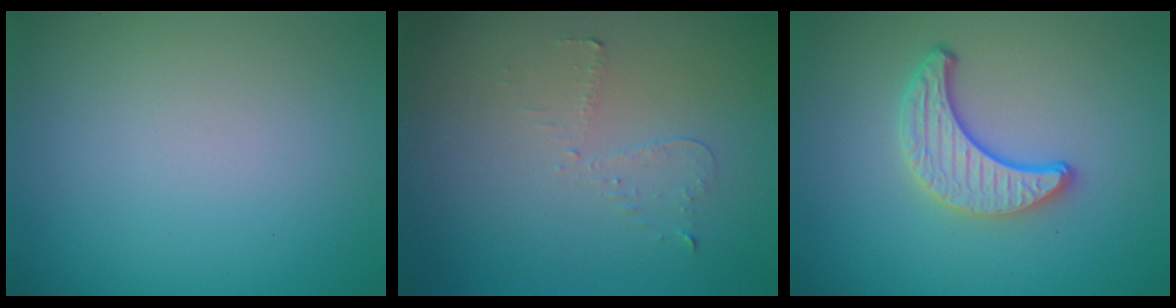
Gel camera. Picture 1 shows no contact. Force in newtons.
{"total": 0.9, "press": 0.8, "slide": 0.4}
{"total": 3.6, "press": 3.1, "slide": 1.8}